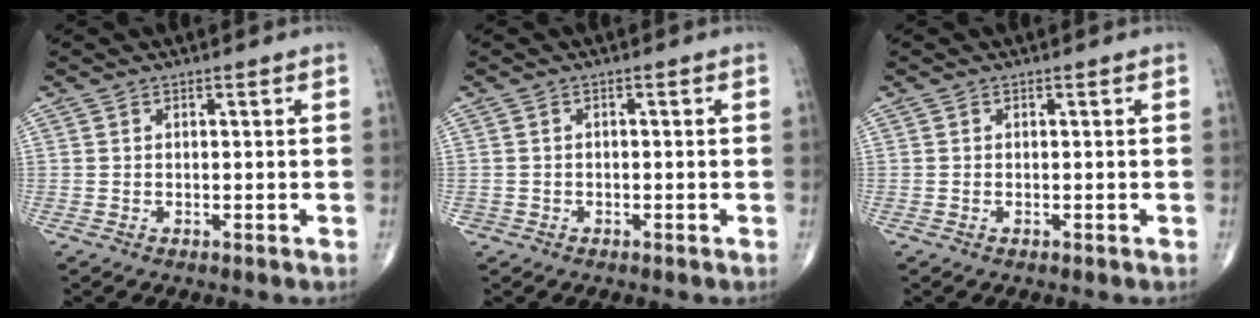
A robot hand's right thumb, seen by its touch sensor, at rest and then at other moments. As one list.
[{"total": 0.9, "force": [-0.5, 0.8, 0.1], "torque": [0.005, 0.005, -0.010]}, {"total": 0.0}]